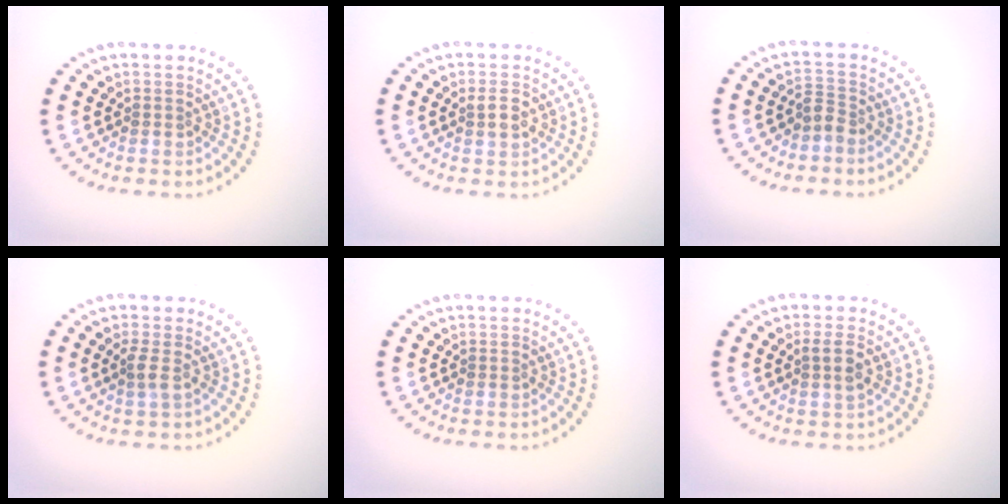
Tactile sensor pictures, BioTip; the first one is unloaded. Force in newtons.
{"total": 1.7, "press": 1.7, "slide": 0.1}
{"total": 1.4, "press": 1.0, "slide": 1.0}
{"total": 1.1, "press": 1.0, "slide": 0.5}
{"total": 0.0}
{"total": 1.7, "press": 1.6, "slide": 0.5}